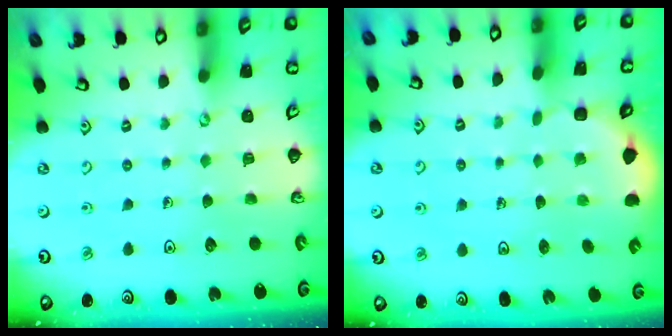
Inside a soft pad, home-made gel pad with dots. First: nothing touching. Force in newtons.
{"total": 1.6, "press": 1.2, "slide": 1.0}